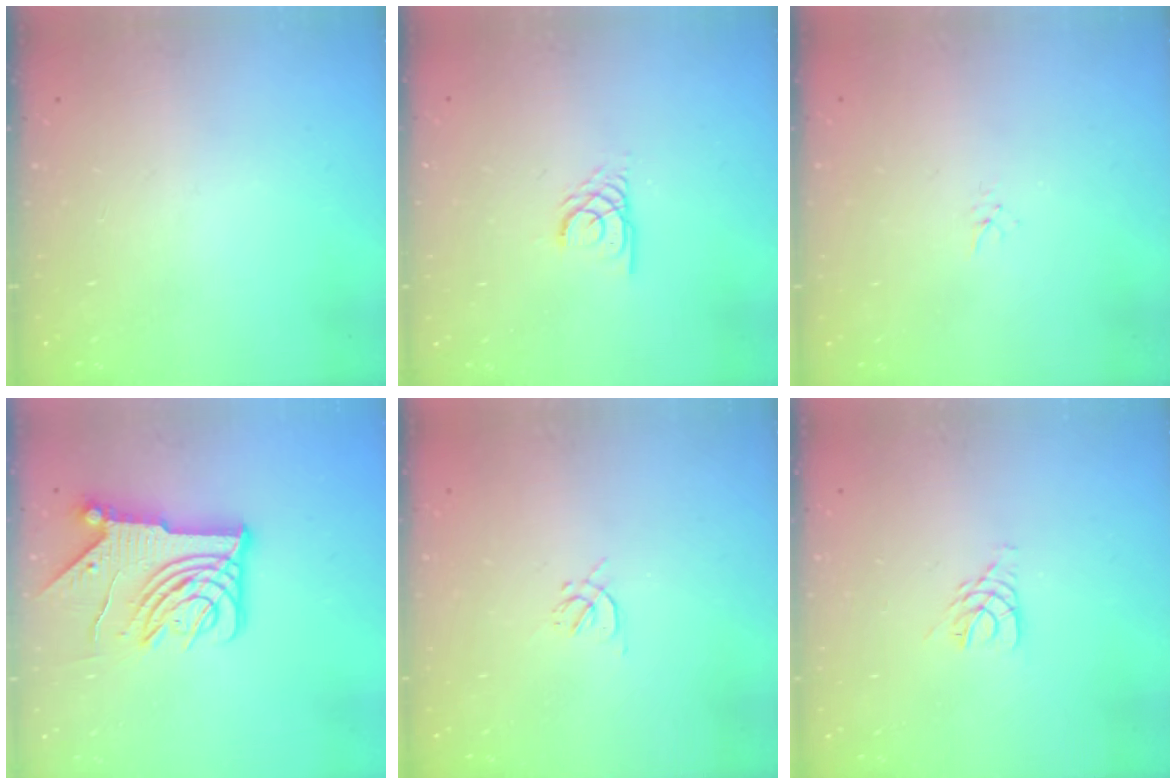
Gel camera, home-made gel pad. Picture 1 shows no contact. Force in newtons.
{"total": 2.3, "press": 2.3, "slide": 0.1}
{"total": 1.5, "press": 1.5, "slide": 0.1}
{"total": 16.1, "press": 16.0, "slide": 1.8}
{"total": 1.2, "press": 1.2, "slide": 0.4}
{"total": 4.4, "press": 4.4, "slide": 0.6}